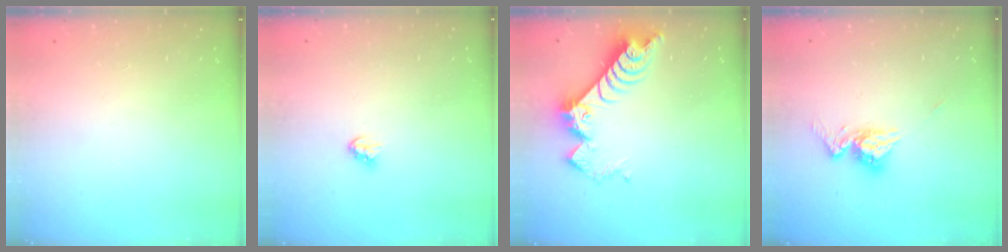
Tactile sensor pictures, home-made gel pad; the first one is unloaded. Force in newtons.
{"total": 3.4, "press": 3.4, "slide": 0.5}
{"total": 9.8, "press": 9.7, "slide": 0.9}
{"total": 9.4, "press": 9.4, "slide": 0.8}